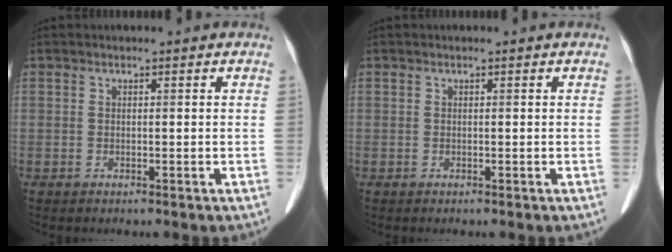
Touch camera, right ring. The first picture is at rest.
{"total": 0.0}